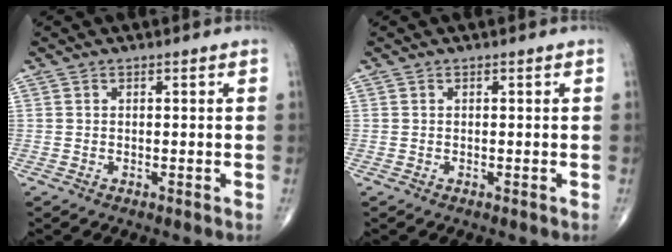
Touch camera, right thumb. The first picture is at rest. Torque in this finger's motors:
{"motor_torque": [-0.02, 0.02, -0.04, -0.03, 0.00]}